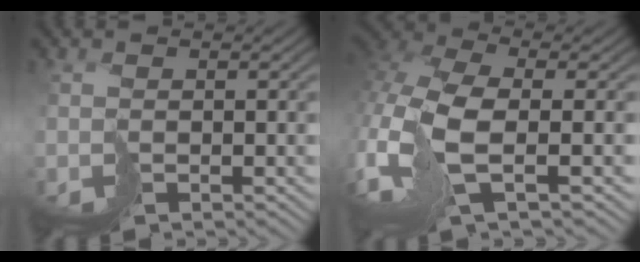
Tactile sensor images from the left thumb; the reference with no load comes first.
{"total": 10.2, "force": [-2.5, 4.1, 8.9], "torque": [-0.228, -0.012, -0.057]}